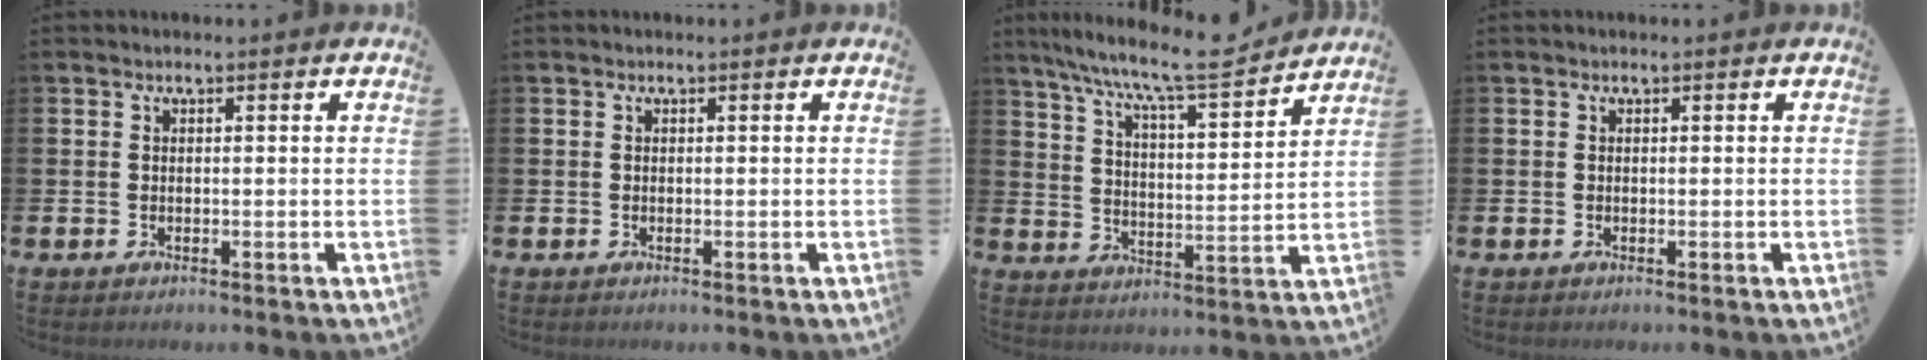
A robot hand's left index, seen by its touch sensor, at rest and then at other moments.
{"total": 0.0}
{"total": 9.6, "force": [8.7, 0.5, 4.0], "torque": [-0.105, -0.058, 0.147]}
{"total": 0.0}